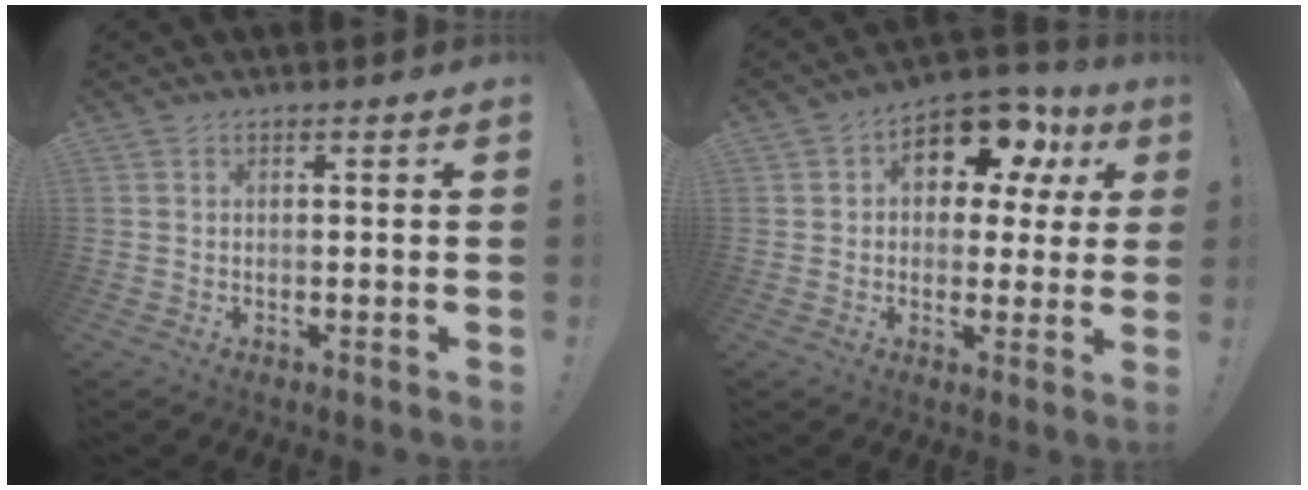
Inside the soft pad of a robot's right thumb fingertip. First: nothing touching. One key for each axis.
{"total": 12.1, "fx": 6.3, "fy": 7.1, "fz": 7.5, "tx": -0.104, "ty": -0.037, "tz": 0.109}